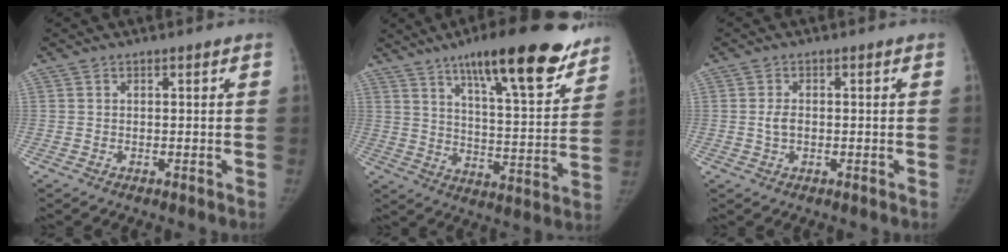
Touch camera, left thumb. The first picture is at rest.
{"total": 22.9, "force": [15.2, 5.7, 16.2], "torque": [-0.206, -0.062, 0.231]}
{"total": 2.3, "force": [-0.1, 1.3, 1.9], "torque": [-0.038, 0.006, -0.001]}